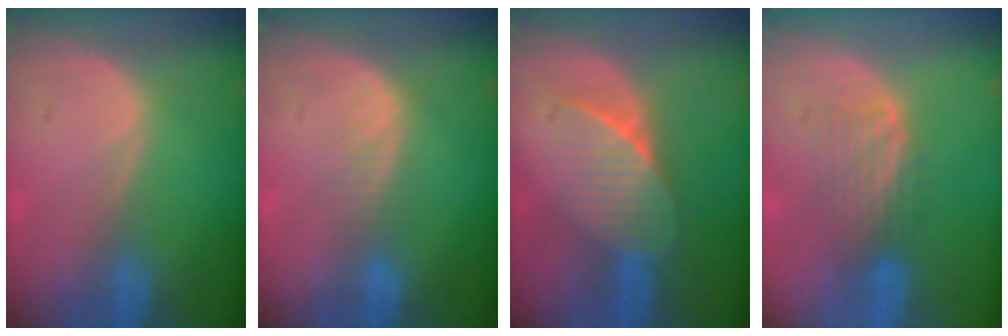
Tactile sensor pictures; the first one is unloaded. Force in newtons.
{"total": 2.4, "press": 2.4, "slide": 0.2}
{"total": 7.2, "press": 6.4, "slide": 3.3}
{"total": 4.6, "press": 4.0, "slide": 2.4}